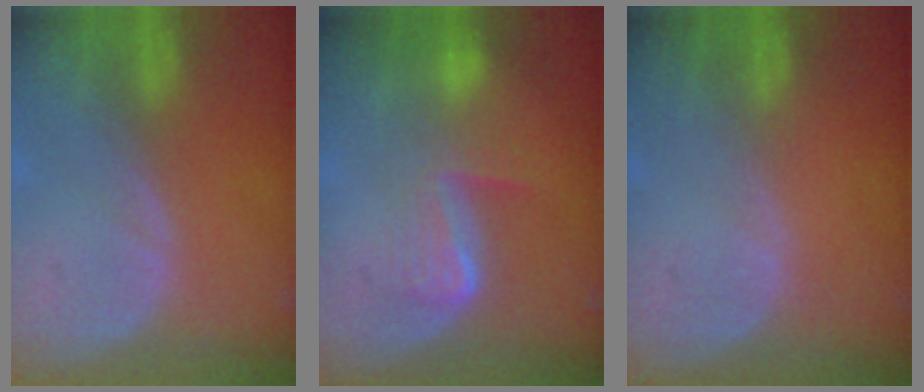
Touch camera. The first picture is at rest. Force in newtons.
{"total": 6.4, "press": 5.9, "slide": 2.5}
{"total": 0.0}